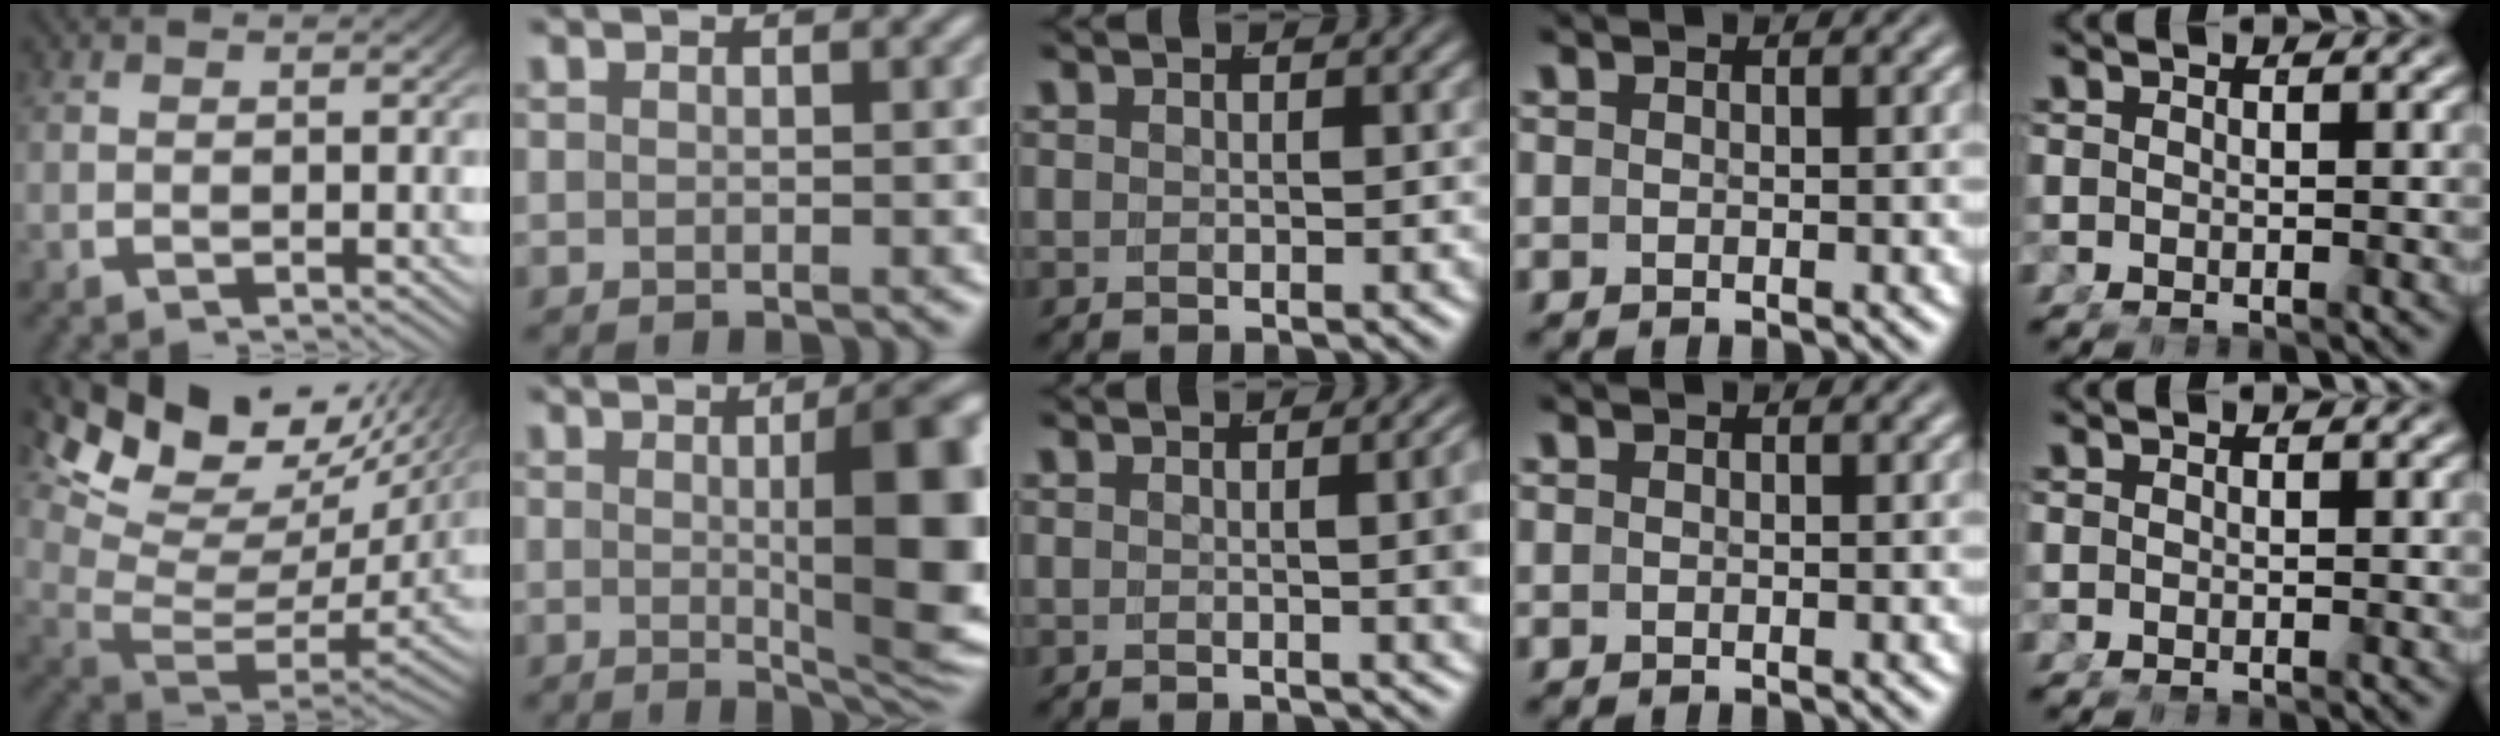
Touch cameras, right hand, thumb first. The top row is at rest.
{"thumb": {"total": 14.1, "force": [5.0, 8.5, 10.1], "torque": [-0.167, -0.002, 0.073]}, "index": {"total": 11.8, "force": [-0.3, 3.5, 11.2], "torque": [-0.129, -0.003, -0.001]}, "middle": {"total": 3.8, "force": [0.6, 1.1, 3.6], "torque": [-0.017, 0.015, -0.001]}}